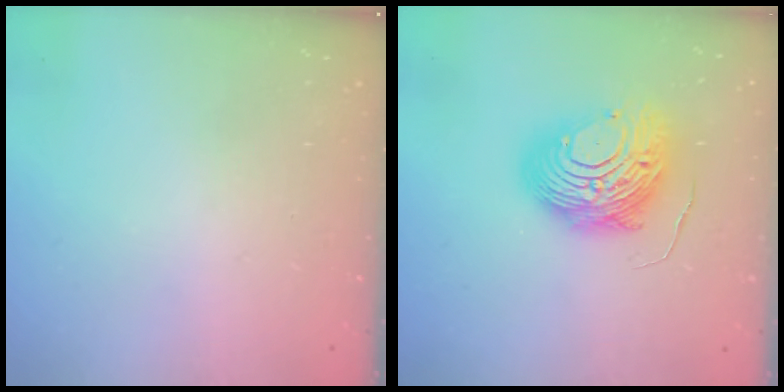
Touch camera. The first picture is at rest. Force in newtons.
{"total": 11.6, "press": 11.6, "slide": 0.9}